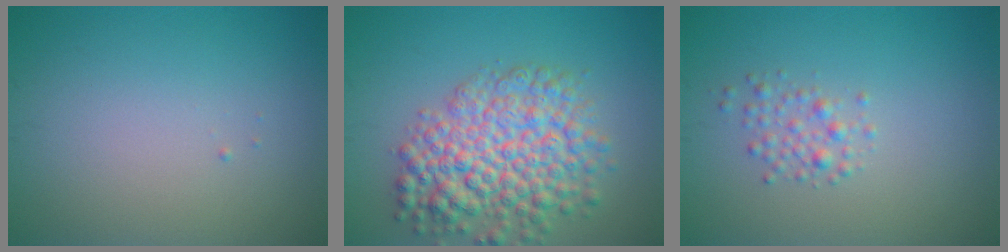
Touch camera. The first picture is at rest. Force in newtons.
{"total": 7.8, "press": 7.8, "slide": 0.3}
{"total": 1.6, "press": 1.6, "slide": 0.1}